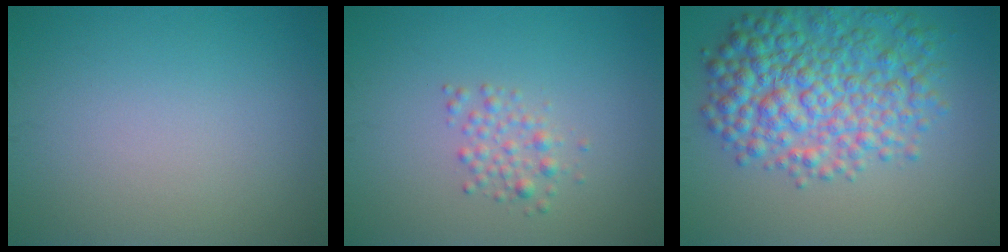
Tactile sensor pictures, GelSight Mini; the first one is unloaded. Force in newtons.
{"total": 1.7, "press": 1.7, "slide": 0.0}
{"total": 8.2, "press": 8.2, "slide": 0.2}